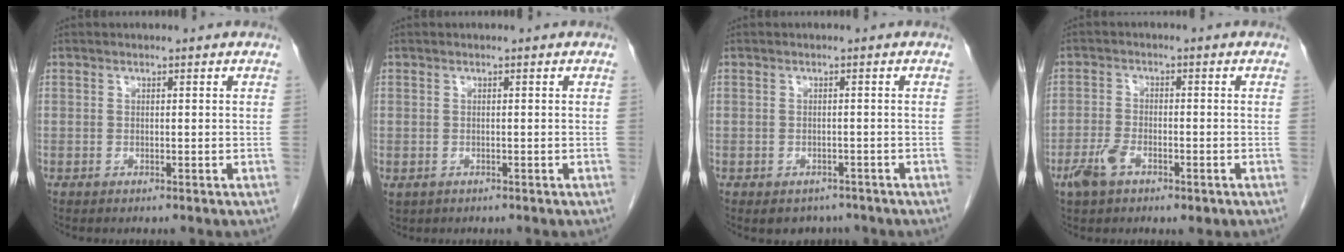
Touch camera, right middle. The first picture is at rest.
{"total": 1.2, "force": [-0.3, 1.0, 0.4], "torque": [-0.010, 0.002, 0.007]}
{"total": 3.2, "force": [-2.5, 1.9, 0.6], "torque": [-0.007, 0.002, -0.030]}
{"total": 5.1, "force": [-2.6, 2.4, 3.7], "torque": [-0.078, -0.002, -0.044]}